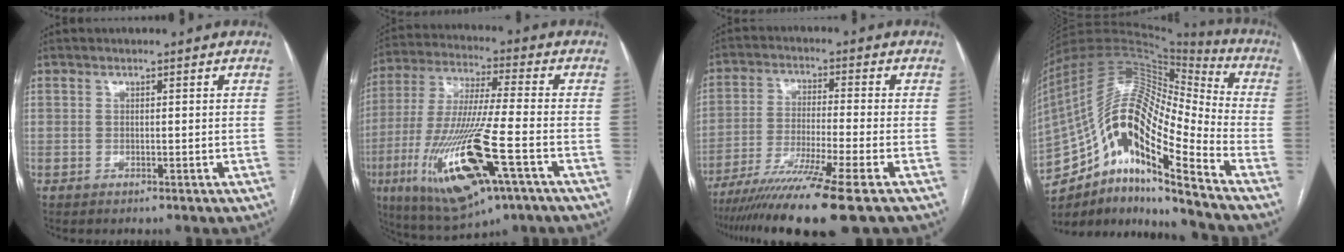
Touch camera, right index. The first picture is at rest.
{"total": 19.9, "force": [-7.7, 2.6, 18.2], "torque": [-0.396, -0.043, -0.133]}
{"total": 13.8, "force": [-10.0, -1.6, 9.4], "torque": [-0.172, -0.041, -0.166]}
{"total": 19.7, "force": [-10.1, 4.4, 16.4], "torque": [-0.315, 0.042, -0.174]}